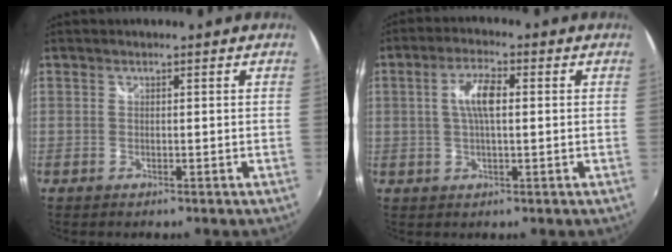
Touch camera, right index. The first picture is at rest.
{"total": 5.7, "force": [0.6, 1.8, 5.4], "torque": [-0.103, 0.009, 0.012]}